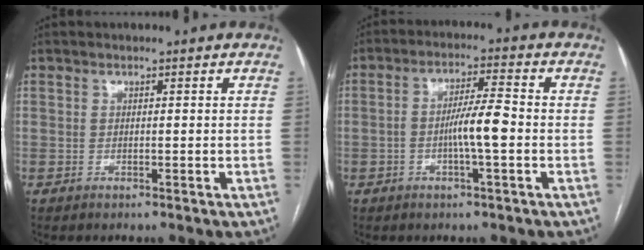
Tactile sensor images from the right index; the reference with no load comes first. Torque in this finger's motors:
{"motor_torque": [0.25, -0.11, 0.16, 0.07]}